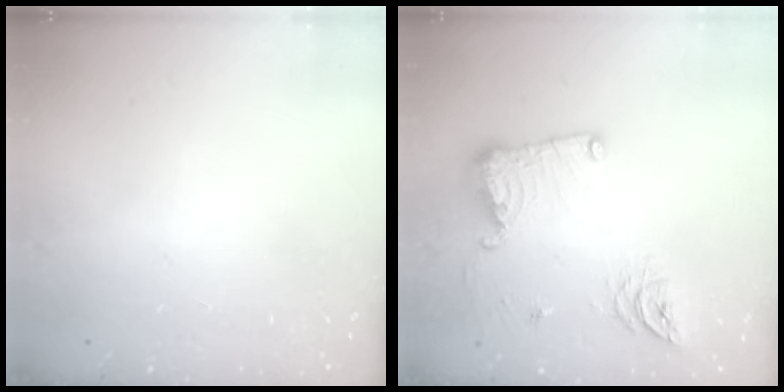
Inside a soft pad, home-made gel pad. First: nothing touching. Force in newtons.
{"total": 14.3, "press": 14.2, "slide": 1.4}